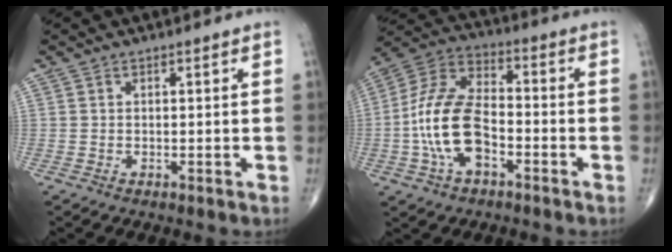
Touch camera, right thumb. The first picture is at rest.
{"total": 14.8, "force": [-3.7, 8.1, 11.9], "torque": [-0.235, 0.040, -0.074]}